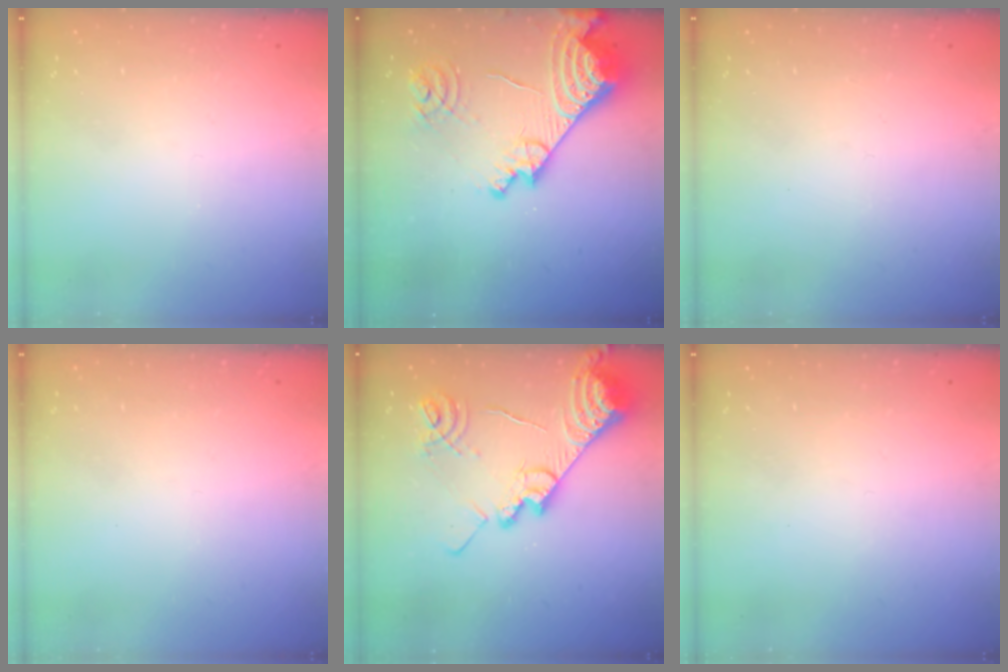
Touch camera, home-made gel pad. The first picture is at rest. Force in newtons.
{"total": 19.2, "press": 19.1, "slide": 2.0}
{"total": 0.0}
{"total": 0.0}
{"total": 19.1, "press": 19.0, "slide": 1.8}
{"total": 0.0}